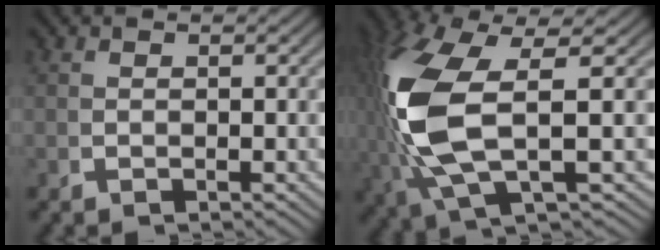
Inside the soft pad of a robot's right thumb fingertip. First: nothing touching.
{"total": 11.8, "force": [0.3, 5.4, 10.5], "torque": [-0.253, -0.016, 0.025]}